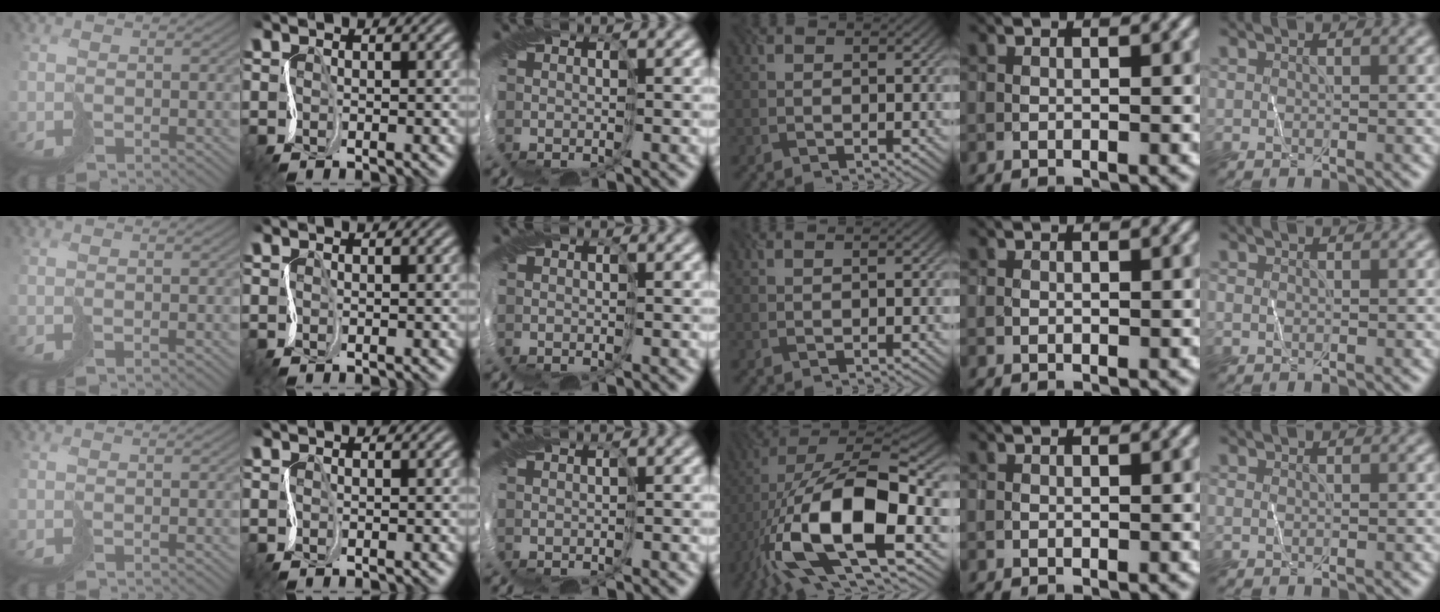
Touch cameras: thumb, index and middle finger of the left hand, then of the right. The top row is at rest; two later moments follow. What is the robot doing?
{"motion": "cut", "object": "receipt paper"}